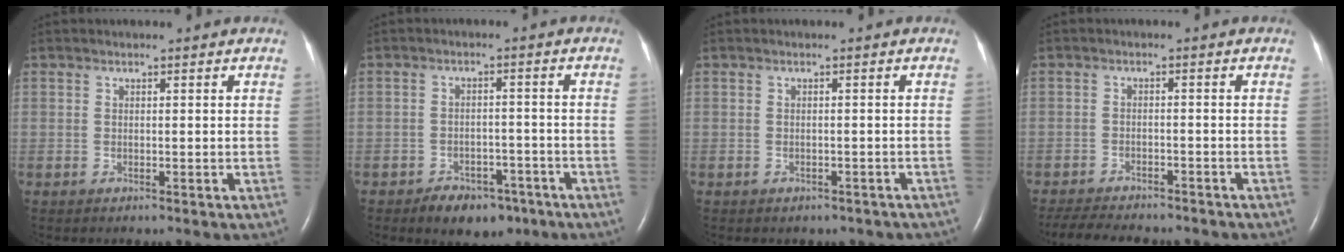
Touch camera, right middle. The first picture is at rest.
{"total": 6.5, "force": [-4.5, 3.8, 2.8], "torque": [-0.040, 0.007, -0.062]}
{"total": 4.5, "force": [-3.7, 2.3, 1.1], "torque": [-0.010, 0.014, -0.033]}
{"total": 12.2, "force": [-10.8, 2.9, 5.0], "torque": [-0.090, -0.012, -0.146]}